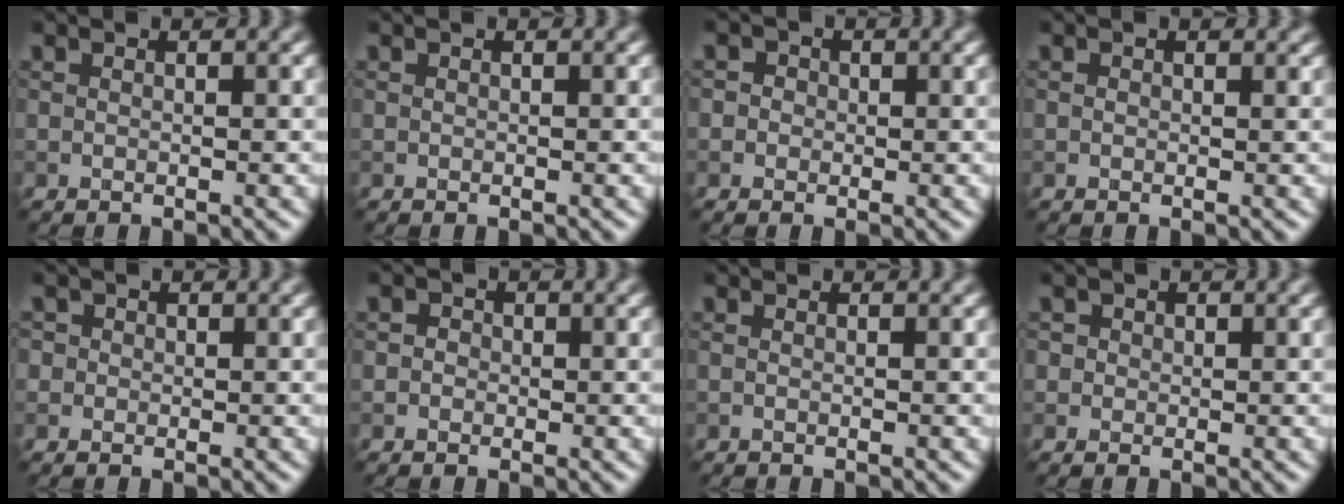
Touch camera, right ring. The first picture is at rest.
{"total": 0.0}
{"total": 2.4, "force": [0.7, 2.1, 0.9], "torque": [0.007, 0.010, -0.012]}
{"total": 0.6, "force": [0.2, 0.5, 0.4], "torque": [-0.006, -0.002, 0.000]}
{"total": 2.1, "force": [0.8, 1.8, 0.8], "torque": [-0.001, 0.011, -0.005]}
{"total": 1.6, "force": [0.3, 1.4, 0.7], "torque": [0.007, 0.006, -0.017]}
{"total": 0.0}
{"total": 2.2, "force": [0.9, 1.8, 0.8], "torque": [-0.004, 0.010, 0.003]}